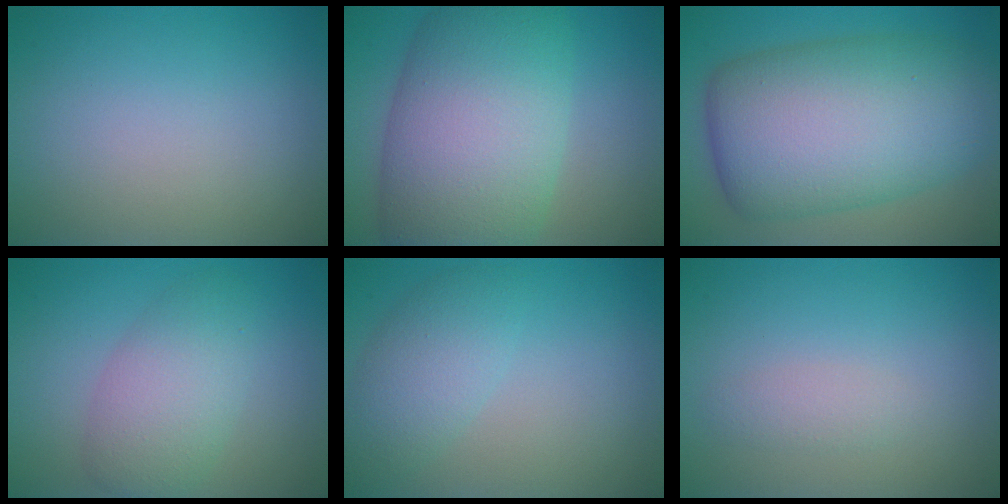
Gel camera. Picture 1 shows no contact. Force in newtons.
{"total": 13.1, "press": 13.1, "slide": 0.3}
{"total": 13.8, "press": 13.8, "slide": 0.2}
{"total": 4.6, "press": 4.6, "slide": 0.3}
{"total": 3.6, "press": 3.6, "slide": 0.1}
{"total": 1.1, "press": 1.1, "slide": 0.0}